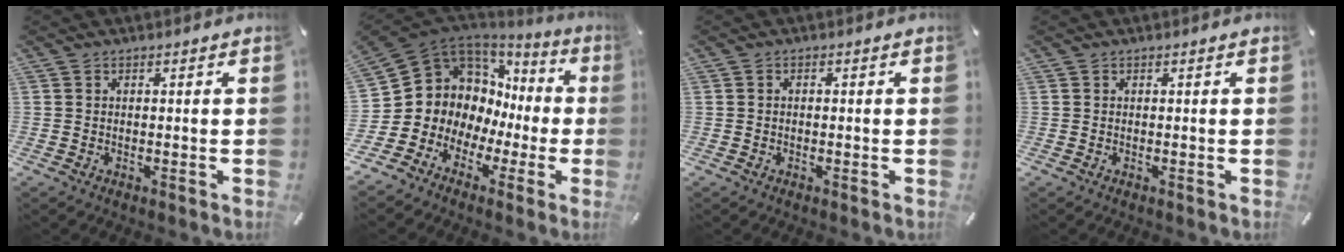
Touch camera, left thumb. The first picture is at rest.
{"total": 9.0, "force": [2.4, 8.4, 2.0], "torque": [-0.061, -0.055, 0.054]}
{"total": 0.6, "force": [-0.3, 0.4, 0.4], "torque": [-0.008, 0.001, -0.006]}
{"total": 0.0}